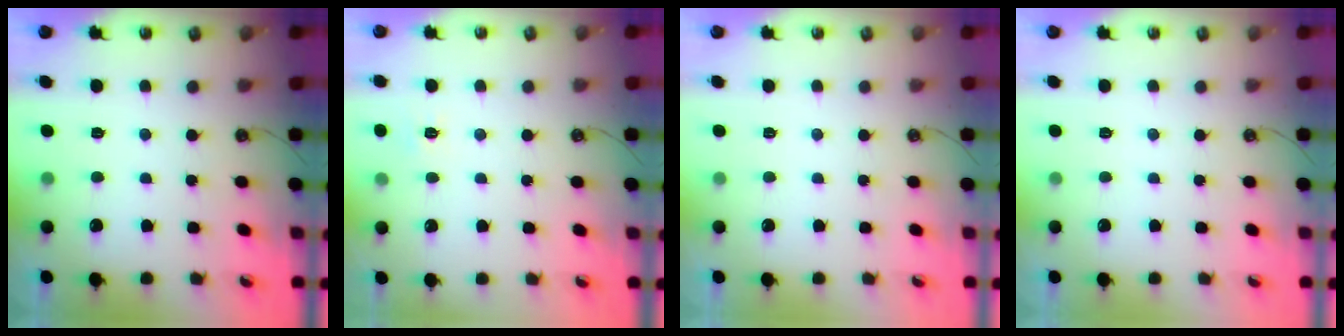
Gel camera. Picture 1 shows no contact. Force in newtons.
{"total": 4.4, "press": 4.3, "slide": 0.5}
{"total": 0.0}
{"total": 0.0}